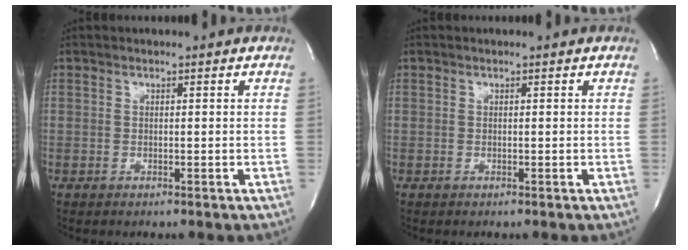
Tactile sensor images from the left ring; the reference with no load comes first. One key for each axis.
{"total": 0.0}